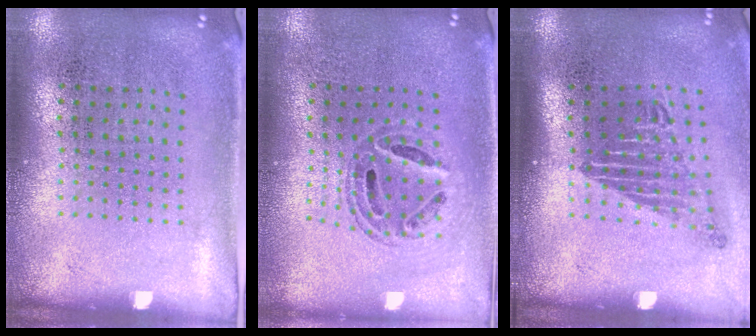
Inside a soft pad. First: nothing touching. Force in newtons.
{"total": 0.7, "press": 0.7, "slide": 0.2}
{"total": 1.7, "press": 1.2, "slide": 1.3}